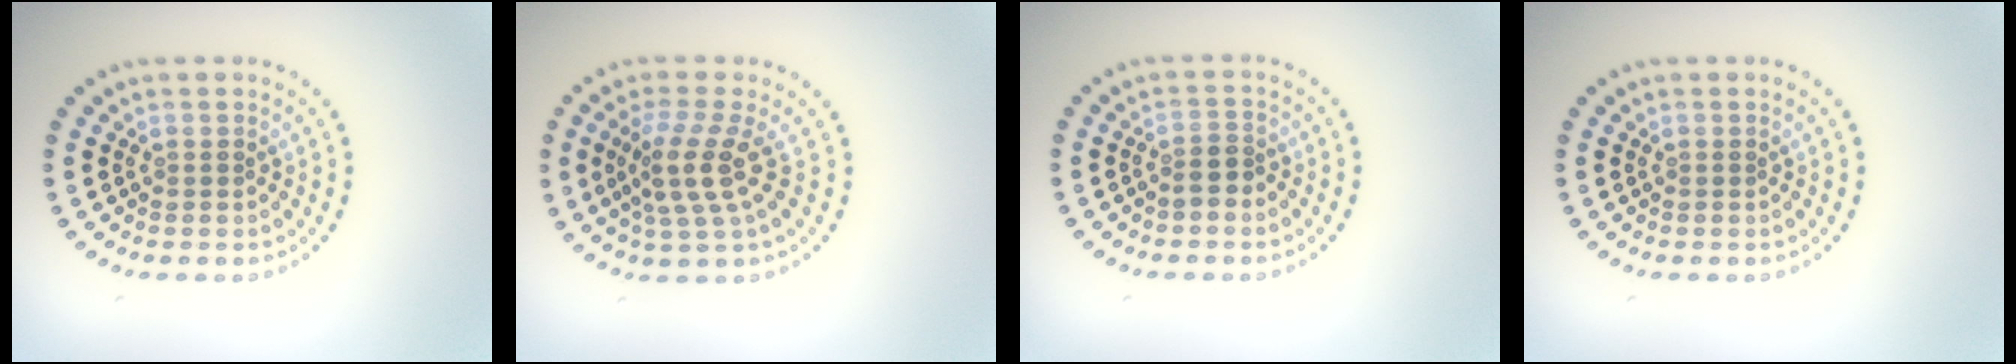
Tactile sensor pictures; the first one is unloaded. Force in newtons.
{"total": 3.7, "press": 3.0, "slide": 2.2}
{"total": 1.6, "press": 1.4, "slide": 0.8}
{"total": 0.0}